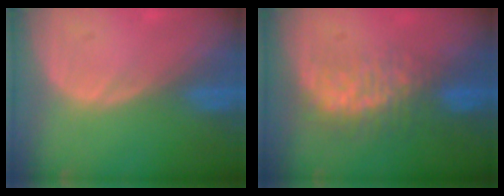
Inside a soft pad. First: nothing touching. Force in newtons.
{"total": 7.7, "press": 7.1, "slide": 3.1}